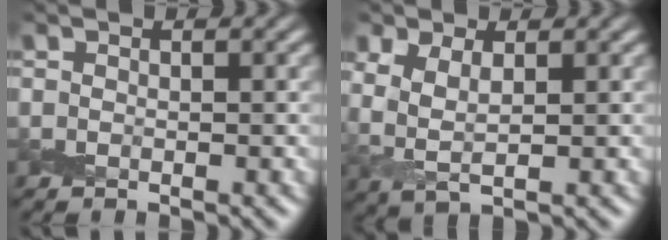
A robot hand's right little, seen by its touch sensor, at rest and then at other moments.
{"total": 3.7, "force": [1.1, 2.1, 2.9], "torque": [-0.069, -0.006, 0.023]}